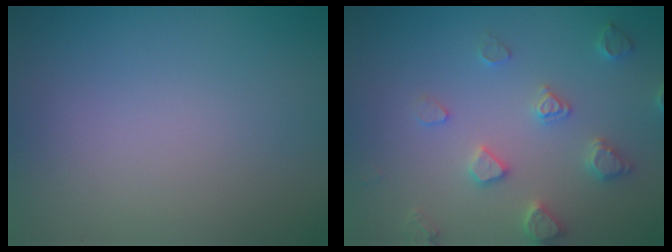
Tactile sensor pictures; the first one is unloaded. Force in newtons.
{"total": 3.2, "press": 3.2, "slide": 0.8}